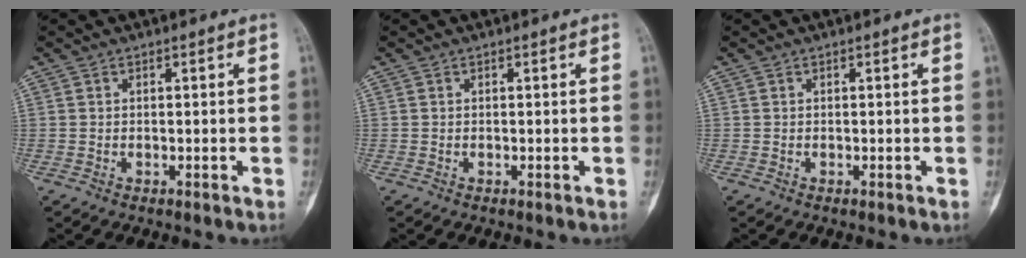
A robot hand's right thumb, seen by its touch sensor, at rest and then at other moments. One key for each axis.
{"total": 0.0}
{"total": 0.0}